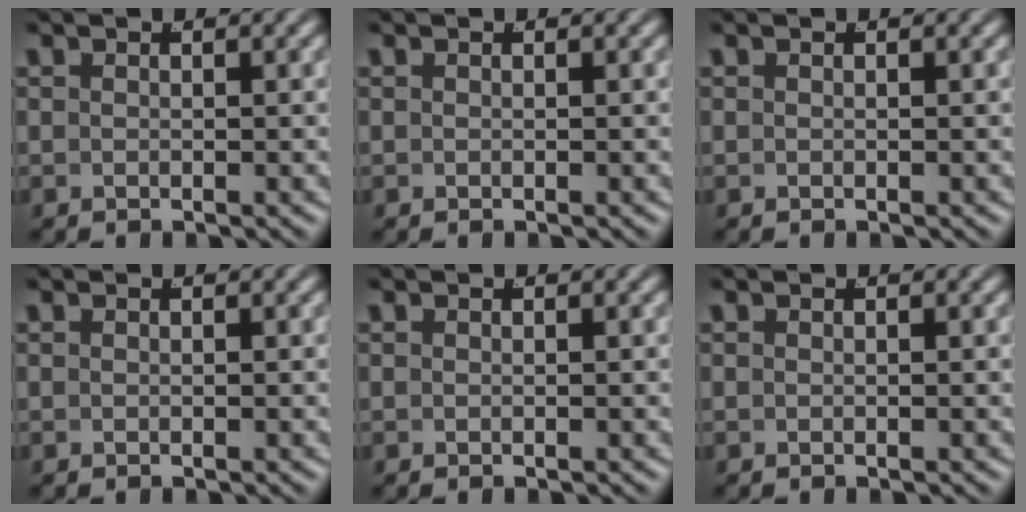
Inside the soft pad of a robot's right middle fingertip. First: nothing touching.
{"total": 0.0}
{"total": 0.0}
{"total": 0.0}
{"total": 0.0}
{"total": 0.0}